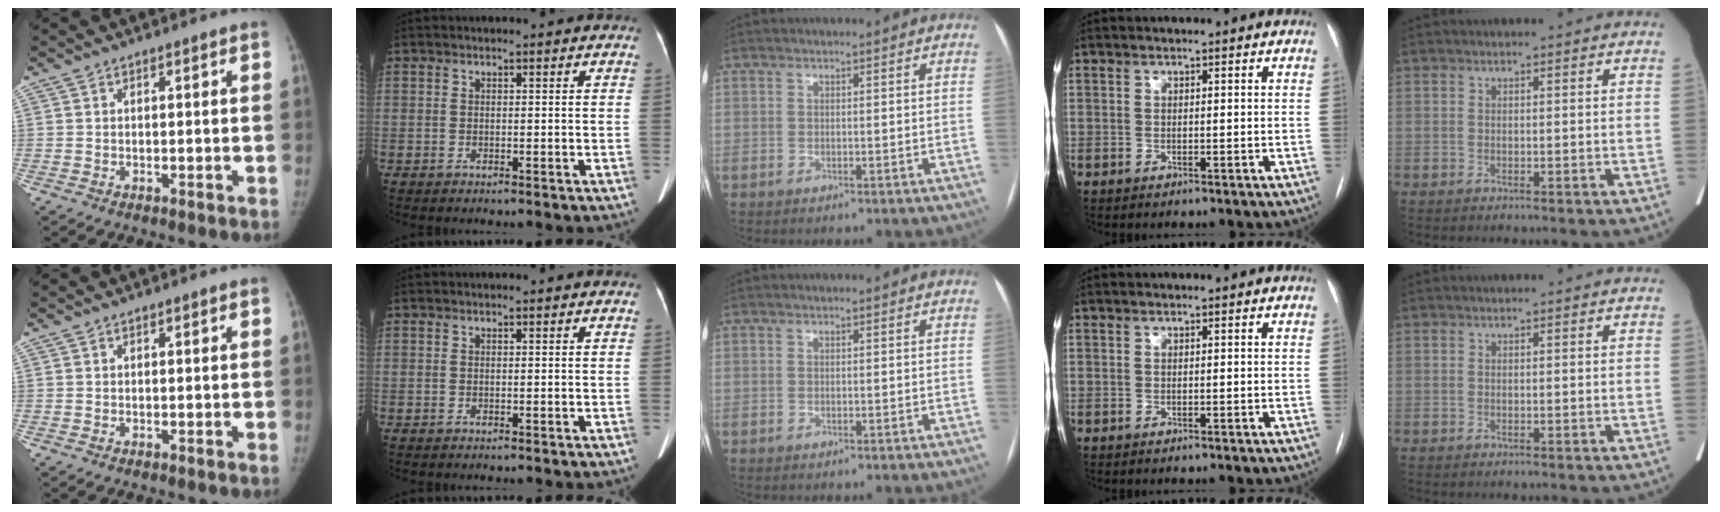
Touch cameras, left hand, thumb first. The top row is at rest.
{}